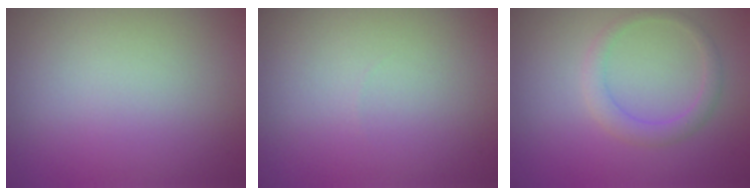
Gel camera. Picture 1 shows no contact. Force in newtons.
{"total": 0.0}
{"total": 1.8, "press": 1.8, "slide": 0.0}